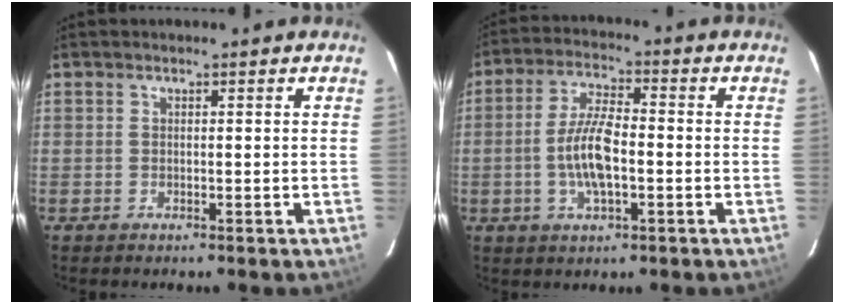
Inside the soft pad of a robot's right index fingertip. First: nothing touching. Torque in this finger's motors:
{"motor_torque": [0.62, 0.02, 0.23, 0.13]}